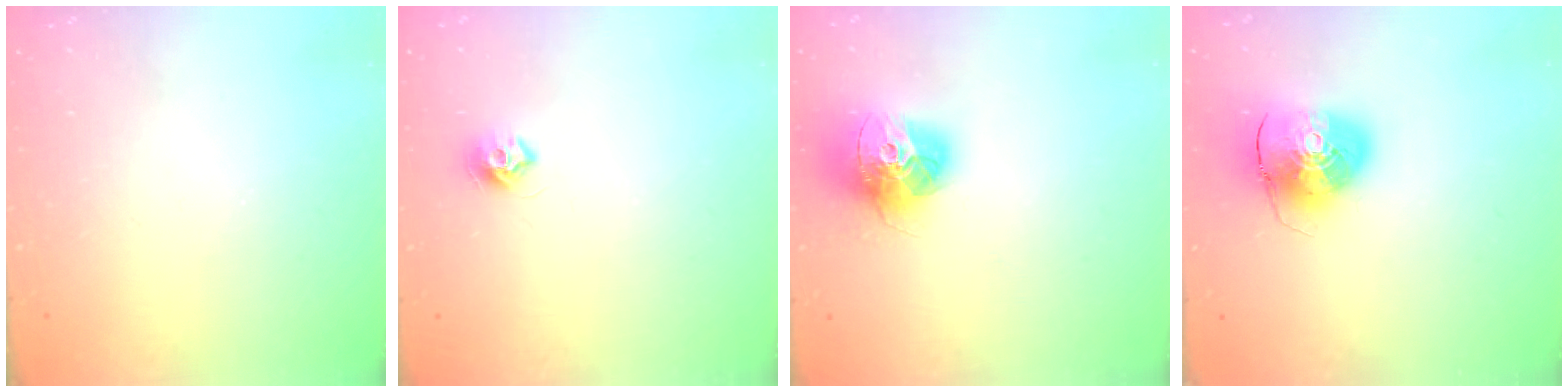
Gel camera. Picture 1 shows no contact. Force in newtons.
{"total": 7.6, "press": 7.5, "slide": 0.5}
{"total": 15.2, "press": 15.2, "slide": 1.3}
{"total": 10.8, "press": 10.6, "slide": 1.8}